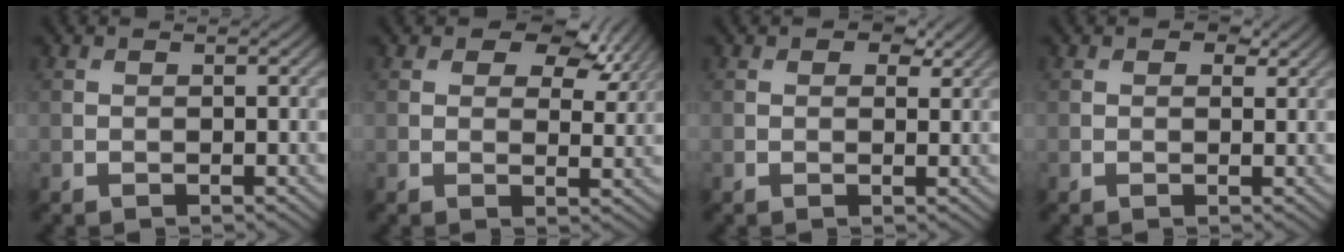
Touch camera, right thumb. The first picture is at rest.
{"total": 8.1, "force": [4.9, 4.3, 4.8], "torque": [-0.070, 0.002, 0.071]}
{"total": 2.9, "force": [1.7, 1.6, 1.7], "torque": [-0.020, -0.005, 0.023]}
{"total": 2.1, "force": [1.2, 1.2, 1.2], "torque": [-0.013, -0.004, 0.017]}